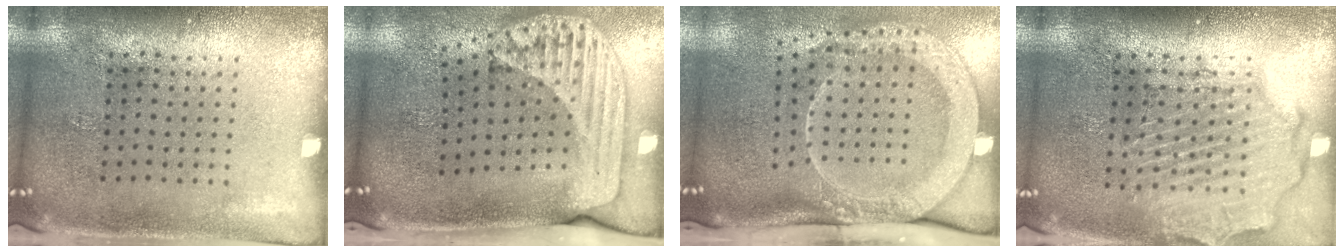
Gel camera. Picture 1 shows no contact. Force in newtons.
{"total": 2.4, "press": 1.7, "slide": 1.7}
{"total": 3.1, "press": 2.2, "slide": 2.1}
{"total": 2.5, "press": 2.2, "slide": 1.1}